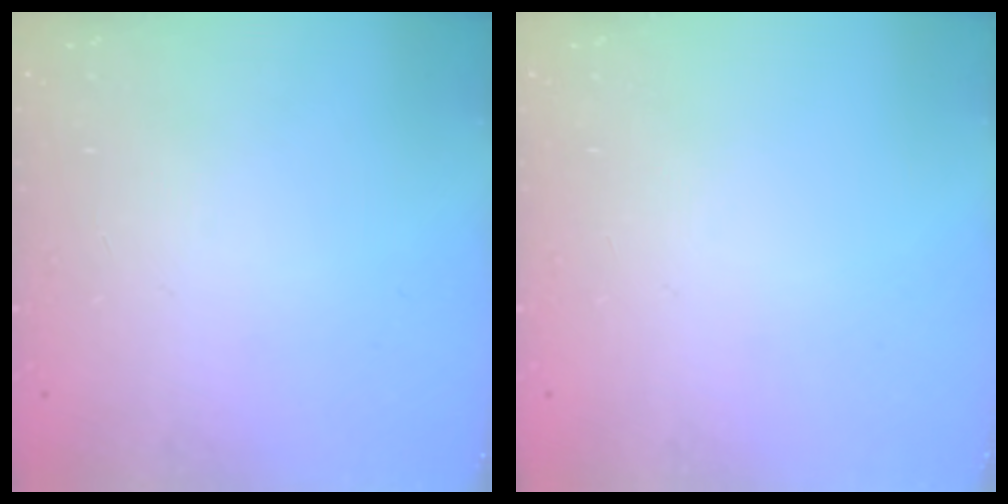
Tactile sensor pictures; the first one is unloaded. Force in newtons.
{"total": 0.0}